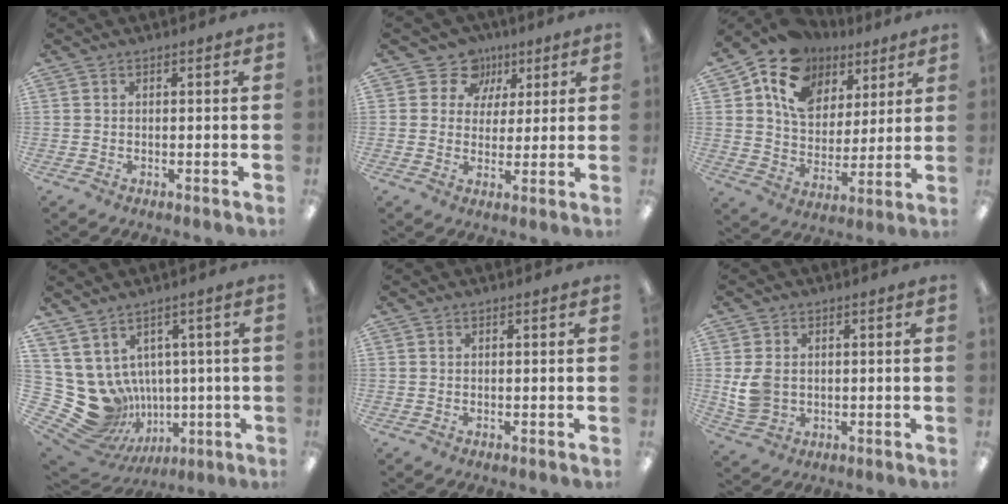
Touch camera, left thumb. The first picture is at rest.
{"total": 8.9, "force": [4.5, 7.5, 1.9], "torque": [-0.034, -0.024, 0.081]}
{"total": 14.8, "force": [8.4, 10.7, 5.8], "torque": [-0.108, -0.041, 0.158]}
{"total": 13.3, "force": [-1.8, 12.2, 5.0], "torque": [-0.148, -0.023, -0.008]}
{"total": 0.0}
{"total": 6.3, "force": [0.5, 5.2, 3.6], "torque": [-0.080, 0.004, 0.010]}